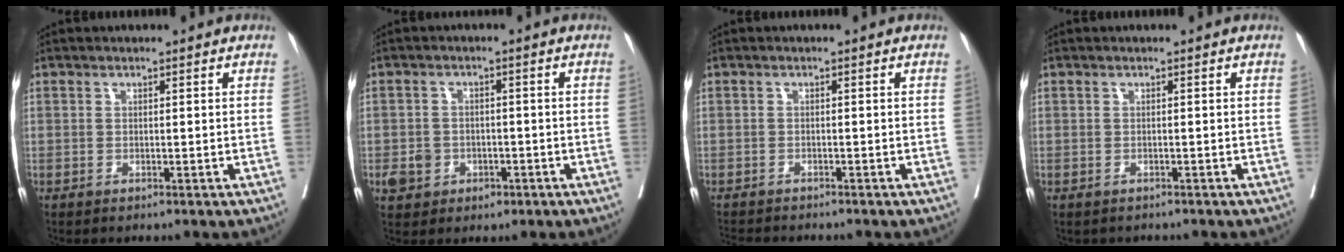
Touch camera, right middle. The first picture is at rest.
{"total": 4.4, "force": [-1.7, 3.8, 1.4], "torque": [-0.020, 0.007, -0.015]}
{"total": 4.5, "force": [-4.2, 0.5, 1.3], "torque": [-0.014, -0.010, -0.067]}
{"total": 1.3, "force": [-1.1, 0.7, 0.1], "torque": [-0.010, -0.001, -0.016]}